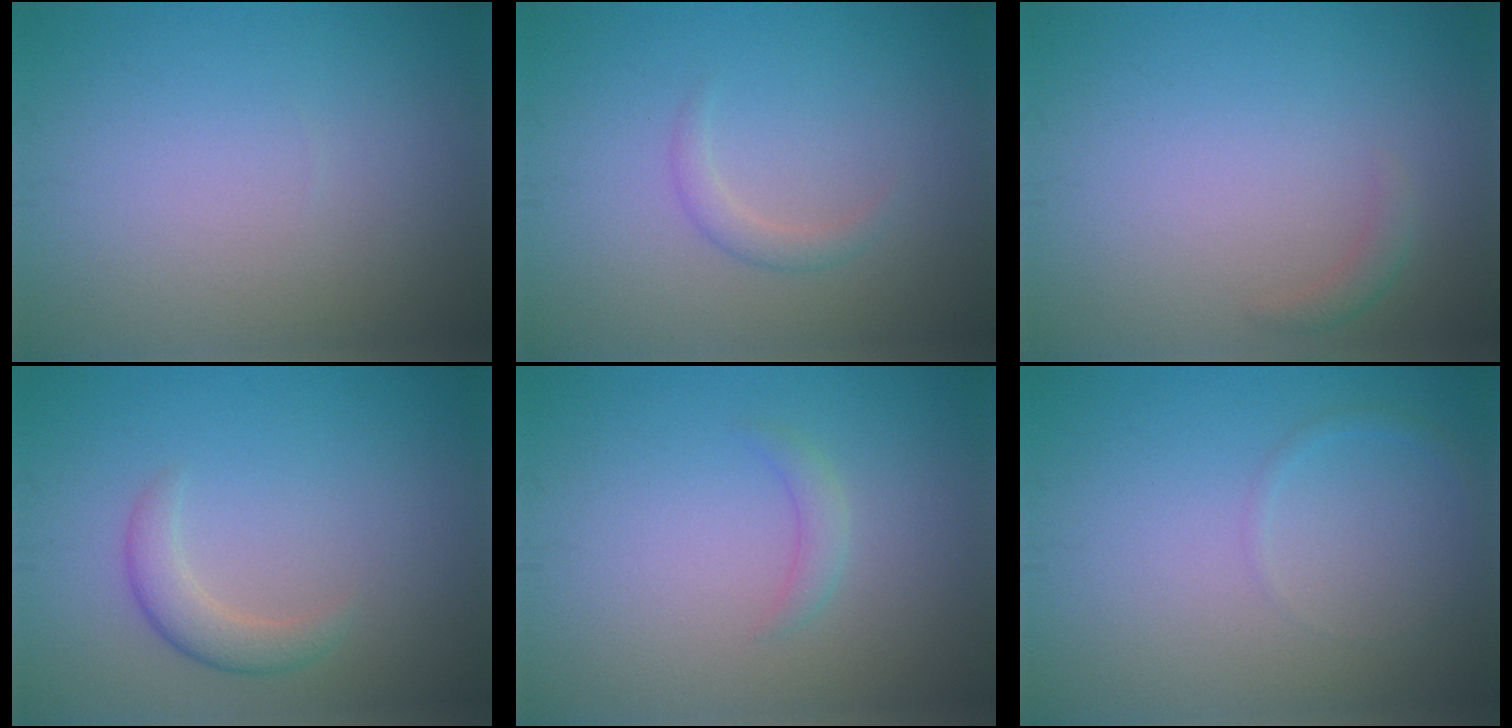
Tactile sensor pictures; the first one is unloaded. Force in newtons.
{"total": 1.3, "press": 1.3, "slide": 0.1}
{"total": 1.0, "press": 1.0, "slide": 0.1}
{"total": 2.3, "press": 2.3, "slide": 0.2}
{"total": 1.2, "press": 1.2, "slide": 0.1}
{"total": 0.7, "press": 0.7, "slide": 0.1}